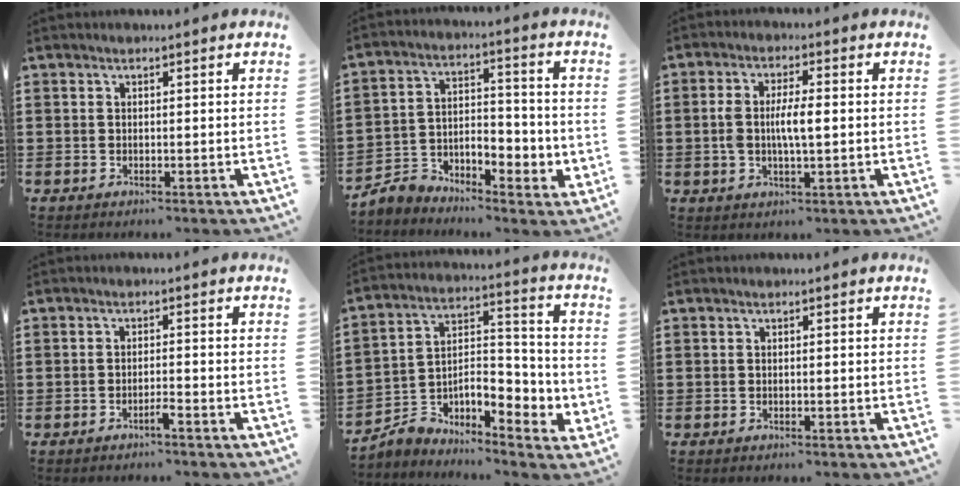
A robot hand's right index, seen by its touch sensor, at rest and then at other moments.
{"total": 4.4, "force": [-2.9, 2.8, 1.7], "torque": [-0.037, 0.001, -0.058]}
{"total": 5.4, "force": [-0.2, 1.9, 5.0], "torque": [-0.098, 0.002, -0.007]}
{"total": 1.6, "force": [-1.3, 0.0, 1.0], "torque": [-0.019, -0.003, -0.023]}
{"total": 5.9, "force": [-2.2, 4.0, 3.6], "torque": [-0.076, -0.006, -0.039]}
{"total": 0.0}